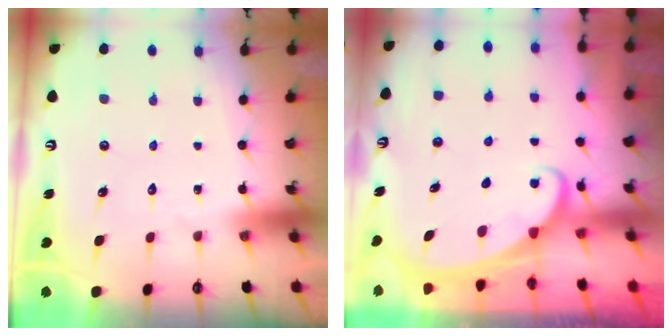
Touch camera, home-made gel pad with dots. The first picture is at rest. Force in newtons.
{"total": 1.9, "press": 1.9, "slide": 0.1}